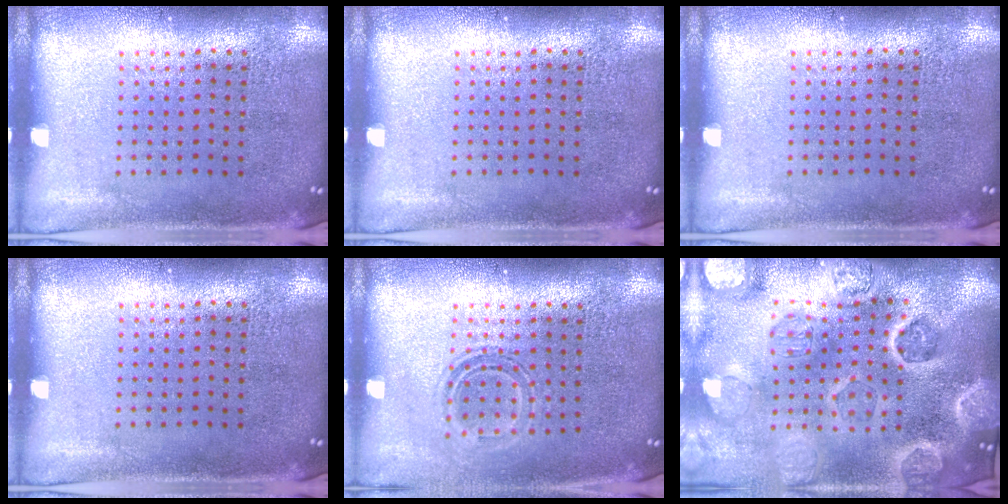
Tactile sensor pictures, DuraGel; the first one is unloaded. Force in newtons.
{"total": 0.0}
{"total": 0.0}
{"total": 0.0}
{"total": 1.3, "press": 1.1, "slide": 0.7}
{"total": 4.5, "press": 4.0, "slide": 2.1}